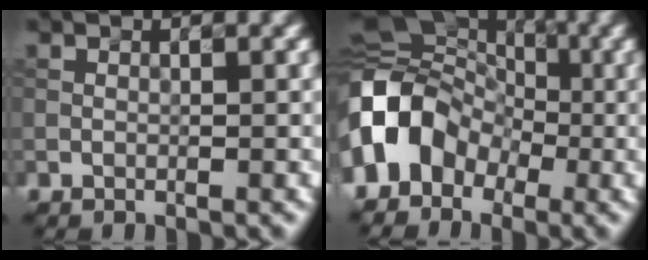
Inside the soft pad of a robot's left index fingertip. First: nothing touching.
{"total": 8.9, "force": [-3.0, 7.1, 4.4], "torque": [-0.073, 0.010, -0.072]}